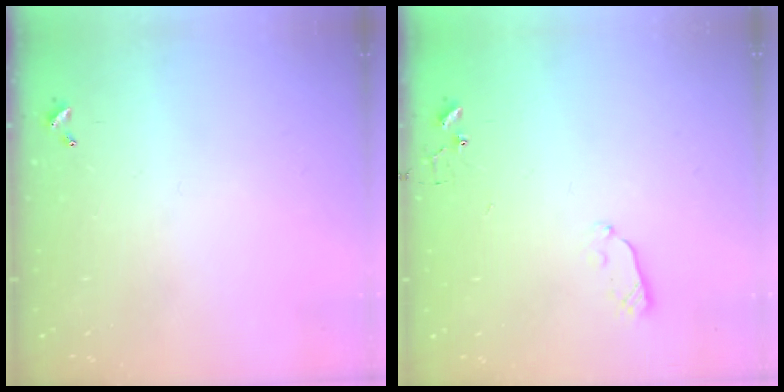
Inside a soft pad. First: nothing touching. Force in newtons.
{"total": 4.2, "press": 4.1, "slide": 0.5}